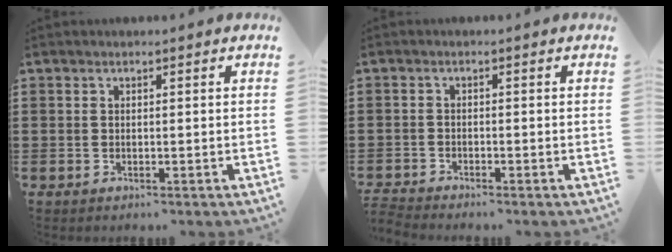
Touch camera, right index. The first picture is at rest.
{"total": 1.6, "force": [-1.6, -0.2, 0.0], "torque": [-0.002, -0.002, -0.034]}